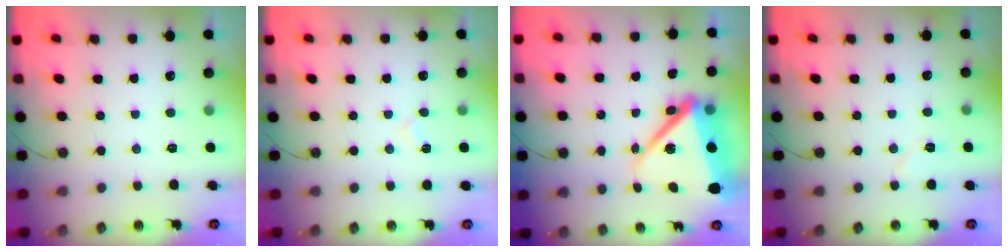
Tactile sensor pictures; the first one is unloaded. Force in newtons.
{"total": 4.7, "press": 4.2, "slide": 2.1}
{"total": 17.1, "press": 17.0, "slide": 1.9}
{"total": 5.4, "press": 4.5, "slide": 2.9}